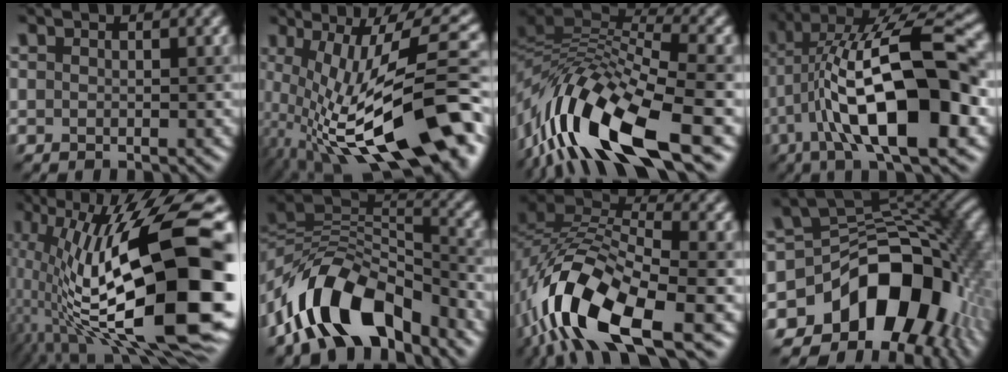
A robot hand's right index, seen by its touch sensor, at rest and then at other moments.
{"total": 15.8, "force": [-3.1, 4.8, 14.7], "torque": [-0.233, 0.015, -0.052]}
{"total": 13.5, "force": [-5.8, 4.6, 11.3], "torque": [-0.213, 0.012, -0.103]}
{"total": 14.5, "force": [-2.3, 5.0, 13.4], "torque": [-0.227, 0.021, -0.047]}
{"total": 18.8, "force": [-1.7, 7.1, 17.3], "torque": [-0.297, 0.017, -0.039]}
{"total": 10.7, "force": [-6.2, 5.1, 7.1], "torque": [-0.109, 0.012, -0.115]}
{"total": 12.7, "force": [-6.7, 4.8, 9.6], "torque": [-0.187, -0.002, -0.135]}
{"total": 14.1, "force": [-6.1, 9.3, 8.7], "torque": [-0.121, -0.002, -0.112]}